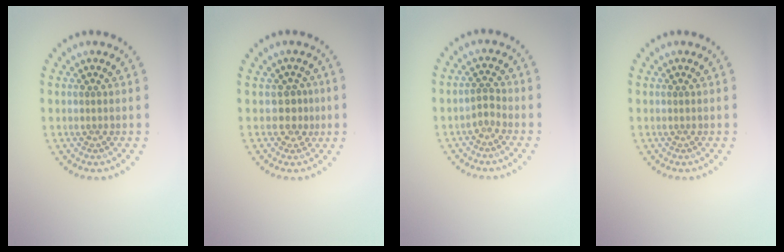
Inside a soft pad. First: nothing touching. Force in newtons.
{"total": 2.0, "press": 1.4, "slide": 1.4}
{"total": 1.0, "press": 0.8, "slide": 0.6}
{"total": 0.0}